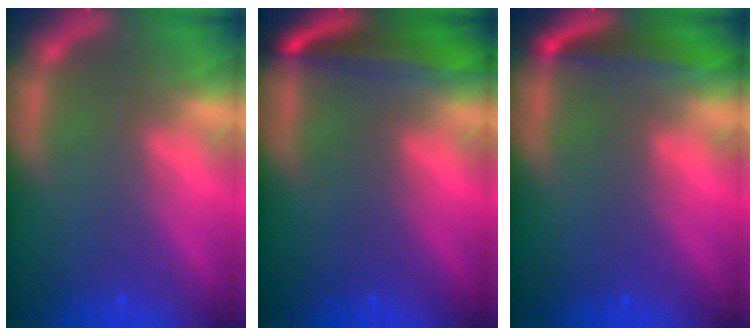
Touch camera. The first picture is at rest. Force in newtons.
{"total": 5.5}
{"total": 3.4}